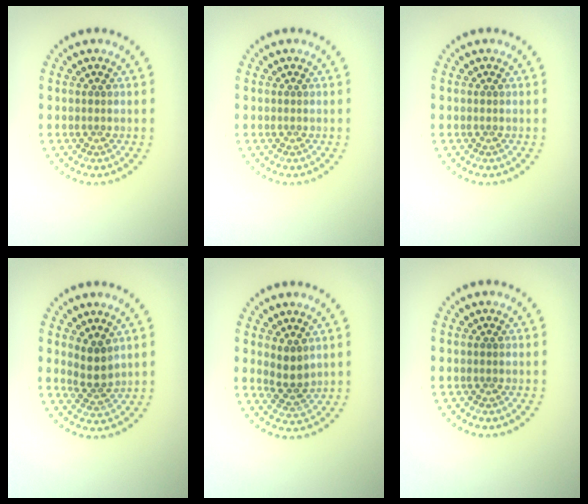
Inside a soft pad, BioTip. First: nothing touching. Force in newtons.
{"total": 0.0}
{"total": 0.0}
{"total": 2.4, "press": 1.9, "slide": 1.6}
{"total": 2.2, "press": 1.9, "slide": 1.2}
{"total": 0.0}